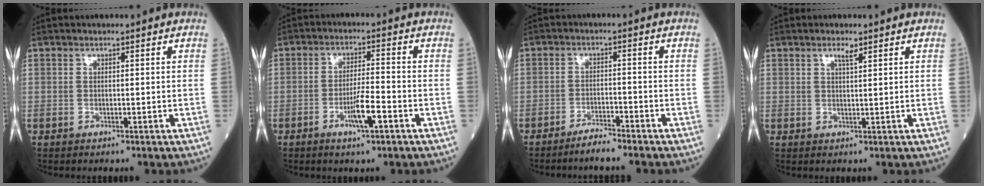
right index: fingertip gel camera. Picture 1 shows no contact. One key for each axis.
{"total": 5.8, "fx": -2.6, "fy": 0.5, "fz": 5.2, "tx": -0.096, "ty": -0.005, "tz": -0.048}
{"total": 3.5, "fx": -3.2, "fy": -0.2, "fz": 1.4, "tx": -0.026, "ty": -0.009, "tz": -0.062}
{"total": 1.7, "fx": 1.1, "fy": 0.2, "fz": 1.2, "tx": -0.024, "ty": -0.001, "tz": 0.020}